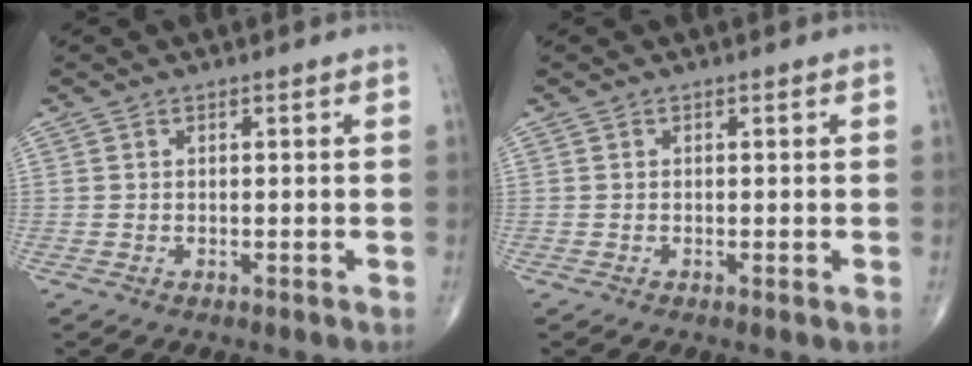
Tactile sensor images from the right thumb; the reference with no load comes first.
{"total": 0.0}